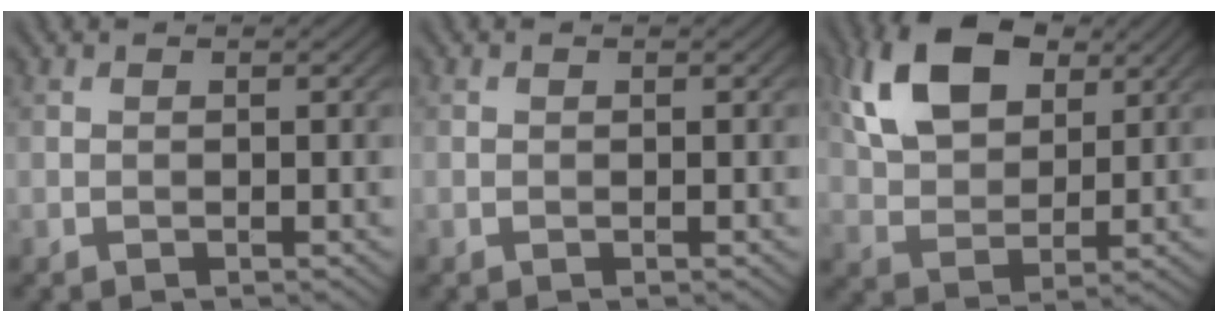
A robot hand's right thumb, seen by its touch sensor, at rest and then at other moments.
{"total": 0.0}
{"total": 12.3, "force": [5.5, 7.4, 8.1], "torque": [-0.189, 0.021, 0.106]}